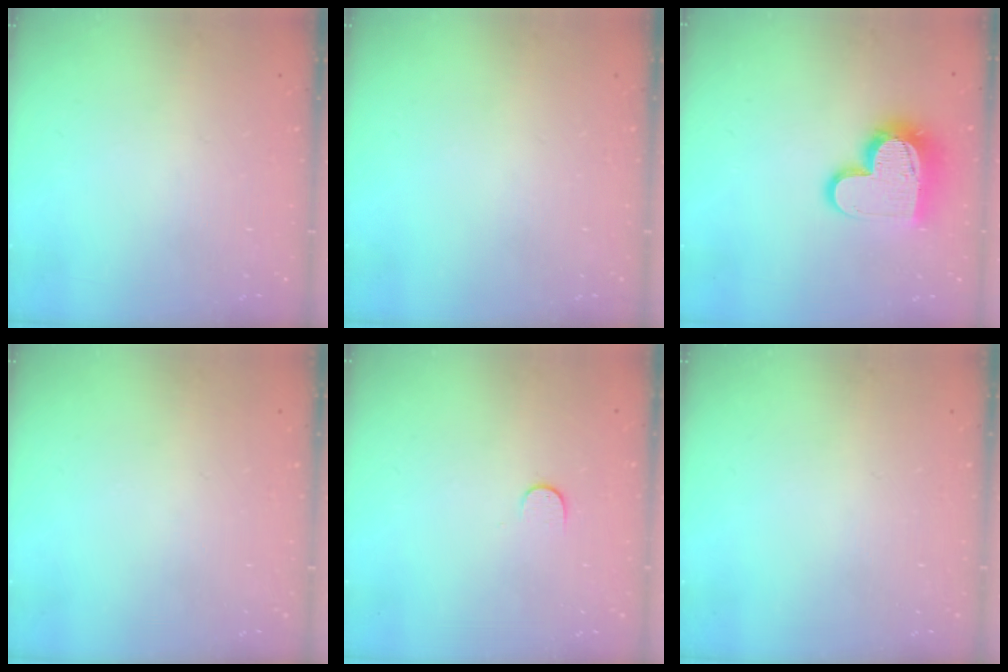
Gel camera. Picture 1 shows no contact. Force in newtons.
{"total": 0.0}
{"total": 14.7, "press": 14.6, "slide": 1.1}
{"total": 0.0}
{"total": 5.0, "press": 5.0, "slide": 0.5}
{"total": 0.0}